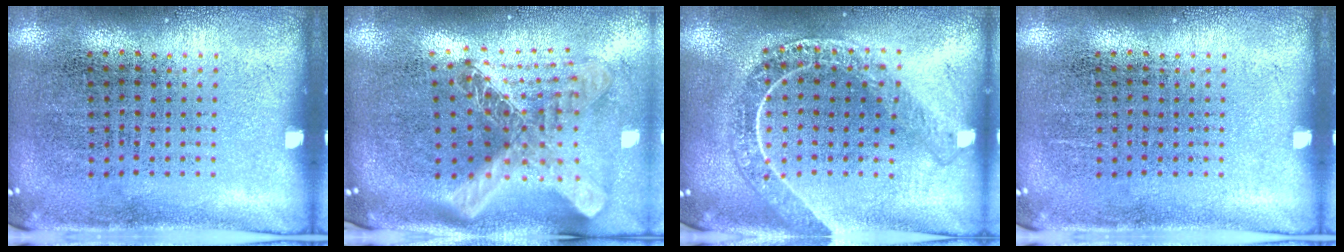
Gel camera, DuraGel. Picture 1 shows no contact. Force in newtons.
{"total": 2.9, "press": 2.1, "slide": 2.0}
{"total": 2.1, "press": 1.9, "slide": 1.0}
{"total": 0.0}